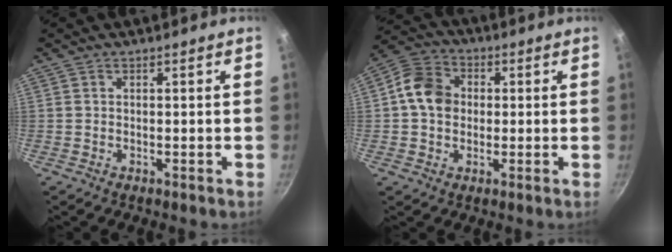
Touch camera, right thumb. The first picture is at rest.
{"total": 9.2, "force": [0.6, 7.5, 5.3], "torque": [-0.071, 0.016, -0.008]}